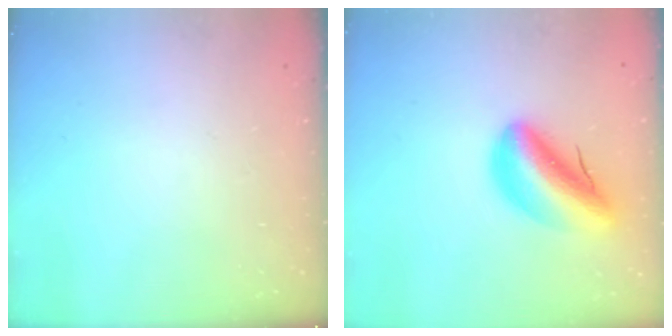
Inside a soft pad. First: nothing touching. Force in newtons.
{"total": 12.1, "press": 11.6, "slide": 3.4}